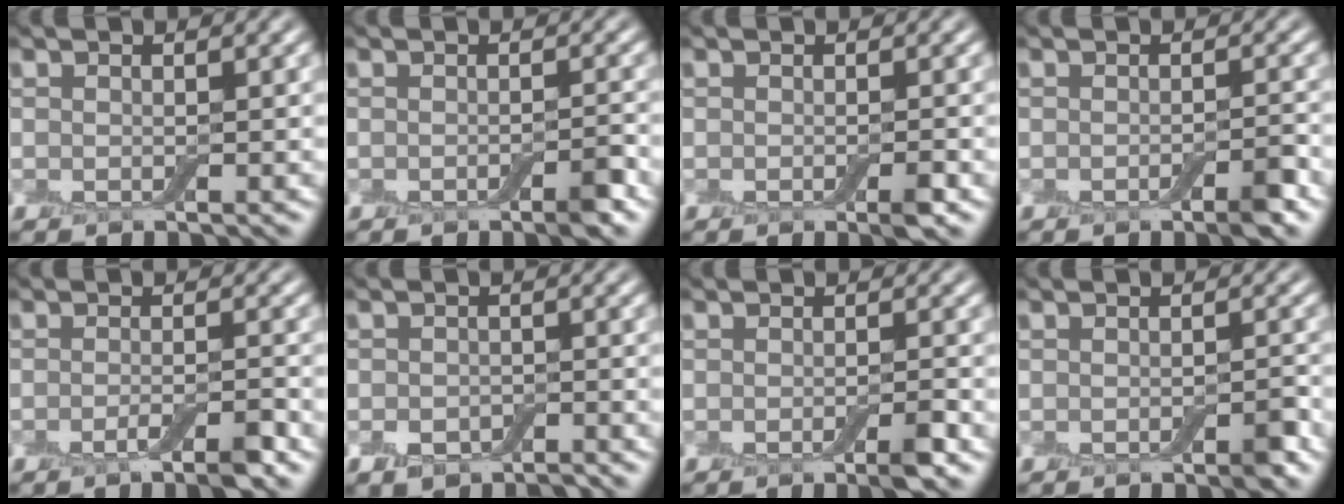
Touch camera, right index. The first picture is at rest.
{"total": 1.7, "force": [-0.9, 0.3, 1.4], "torque": [-0.016, 0.000, -0.014]}
{"total": 1.4, "force": [-0.6, 0.2, 1.3], "torque": [-0.019, -0.003, -0.010]}
{"total": 2.0, "force": [-1.1, 0.4, 1.6], "torque": [-0.021, -0.001, -0.016]}
{"total": 2.6, "force": [-1.4, 0.6, 2.2], "torque": [-0.033, -0.001, -0.027]}
{"total": 2.7, "force": [-1.8, 1.6, 1.3], "torque": [-0.019, -0.005, -0.035]}
{"total": 2.0, "force": [-0.9, 0.3, 1.8], "torque": [-0.026, -0.002, -0.015]}
{"total": 1.5, "force": [-0.8, 0.4, 1.2], "torque": [-0.017, -0.002, -0.011]}